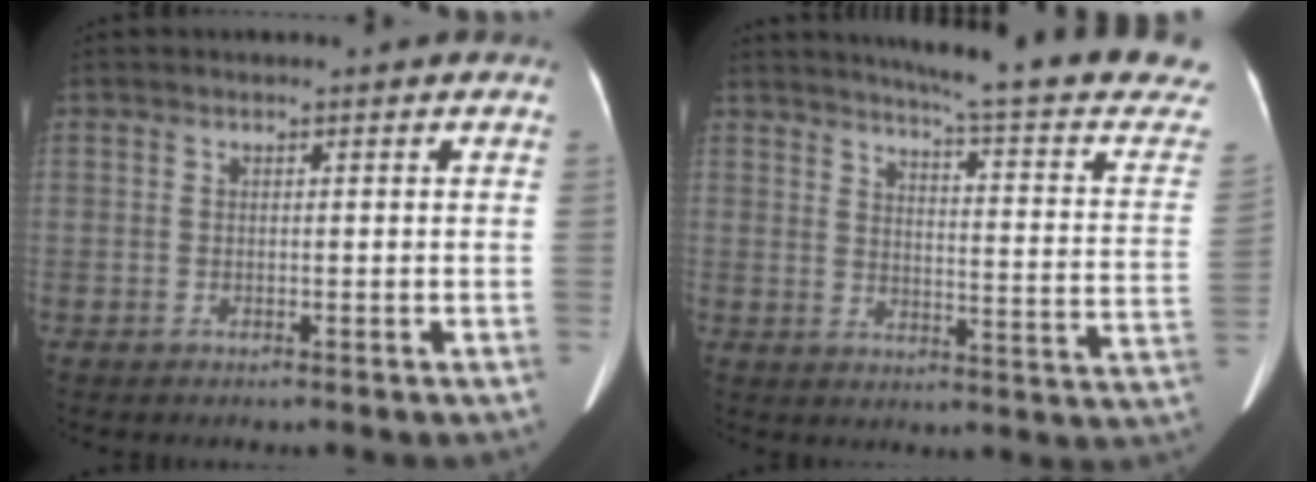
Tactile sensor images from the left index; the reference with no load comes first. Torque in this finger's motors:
{"motor_torque": [0.32, -0.86, -0.01, 0.01]}